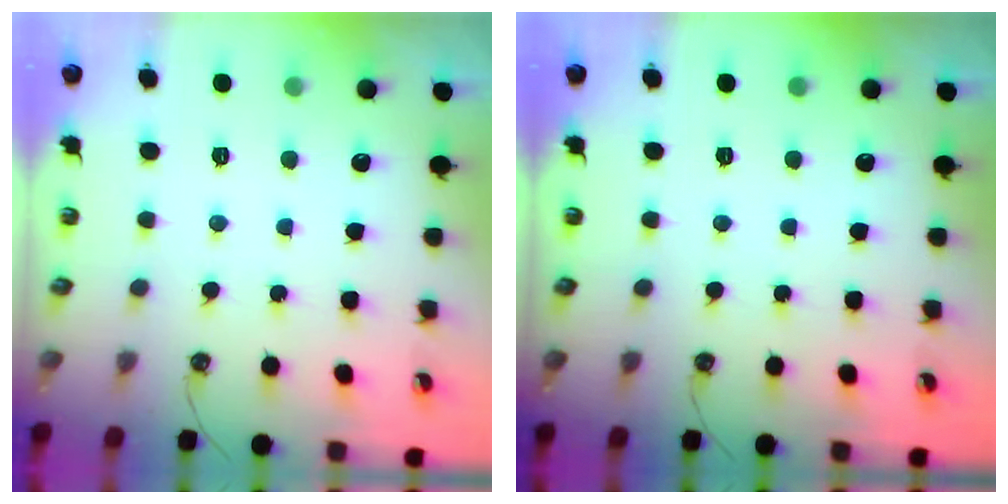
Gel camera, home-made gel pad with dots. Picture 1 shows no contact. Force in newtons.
{"total": 0.0}